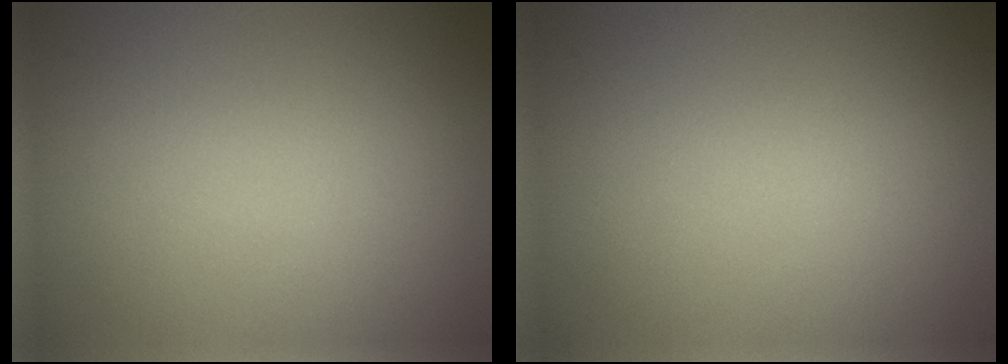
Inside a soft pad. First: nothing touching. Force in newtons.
{"total": 0.0}